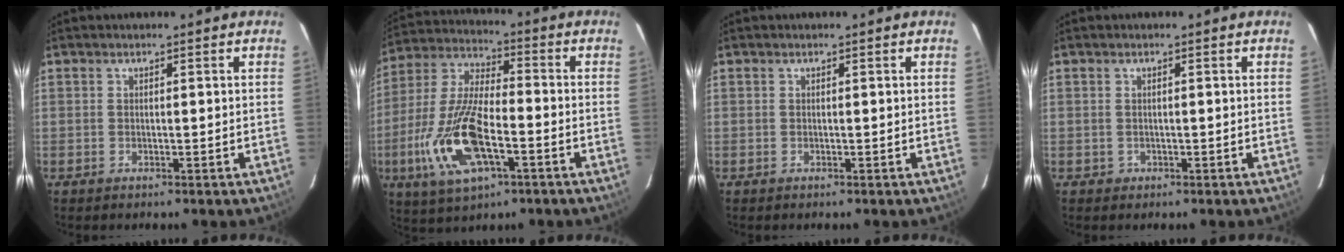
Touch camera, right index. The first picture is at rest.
{"total": 17.6, "force": [-6.1, 6.8, 15.1], "torque": [-0.332, -0.012, -0.115]}
{"total": 0.0}
{"total": 0.8, "force": [-0.2, 0.8, 0.1], "torque": [0.002, 0.002, 0.001]}